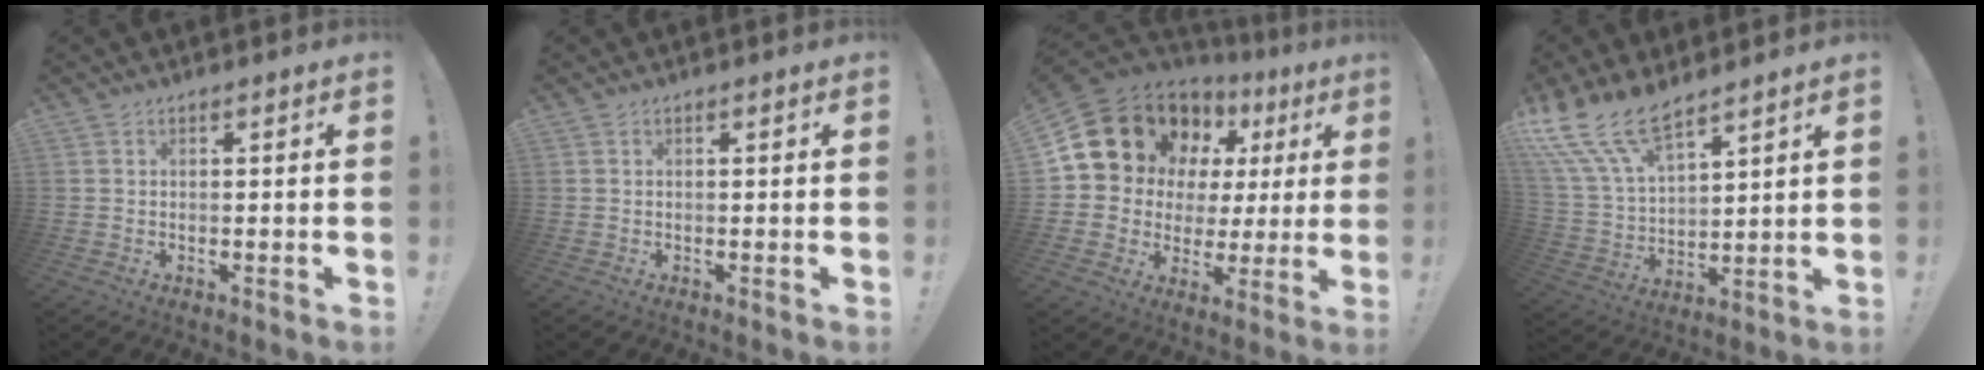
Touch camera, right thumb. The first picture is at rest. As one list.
[{"total": 0.0}, {"total": 15.2, "force": [9.5, 10.4, 5.7], "torque": [-0.094, -0.069, 0.198]}, {"total": 15.8, "force": [12.1, 6.2, 8.0], "torque": [-0.169, -0.076, 0.231]}]